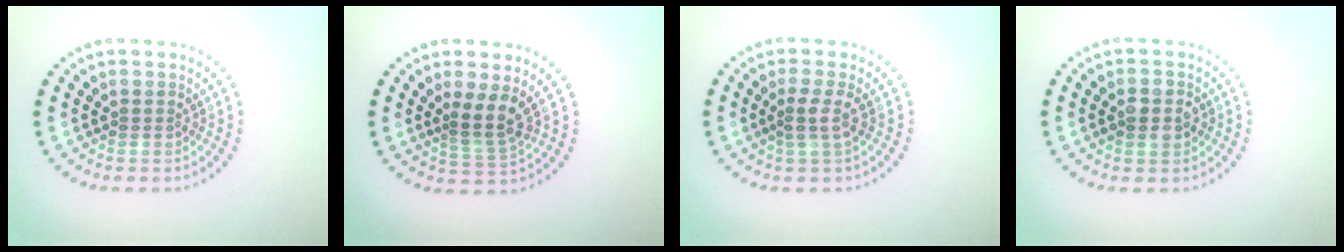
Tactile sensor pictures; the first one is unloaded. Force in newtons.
{"total": 2.9, "press": 2.3, "slide": 1.8}
{"total": 2.0, "press": 1.6, "slide": 1.2}
{"total": 2.9, "press": 2.9, "slide": 0.2}